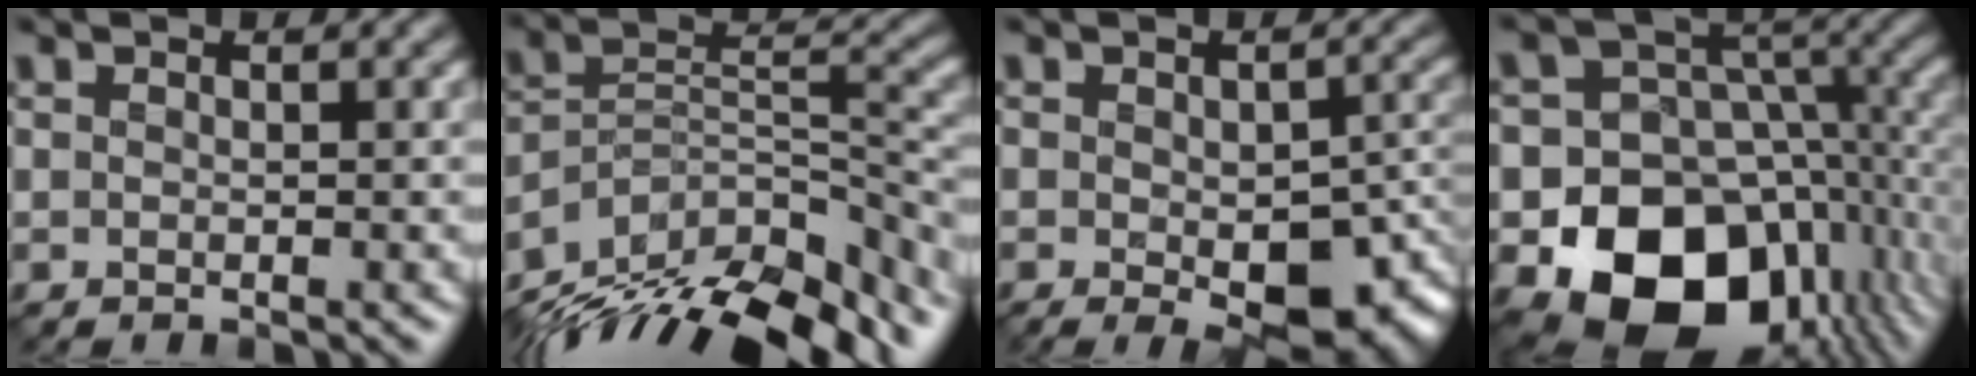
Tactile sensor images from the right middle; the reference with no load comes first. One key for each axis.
{"total": 15.1, "fx": -12.1, "fy": 5.3, "fz": 7.4, "tx": -0.155, "ty": 0.013, "tz": -0.196}
{"total": 10.2, "fx": -3.5, "fy": 4.6, "fz": 8.3, "tx": -0.123, "ty": -0.030, "tz": -0.037}
{"total": 16.1, "fx": -6.4, "fy": 12.3, "fz": 8.1, "tx": -0.121, "ty": -0.024, "tz": -0.106}